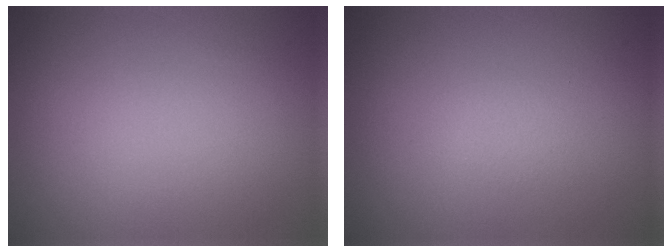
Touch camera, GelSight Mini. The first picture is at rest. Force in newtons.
{"total": 0.7, "press": 0.7, "slide": 0.0}